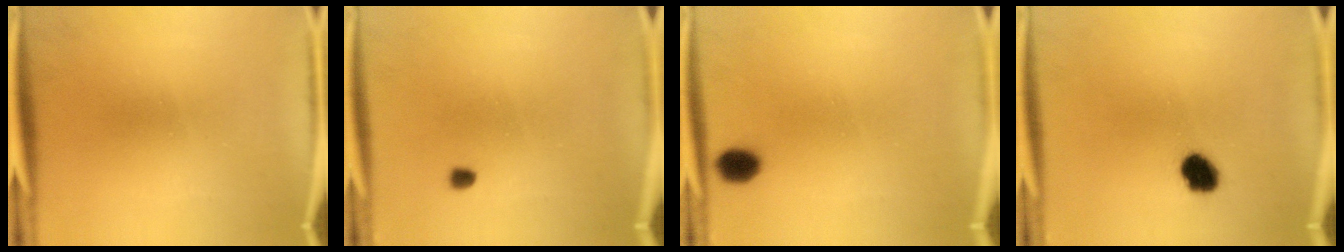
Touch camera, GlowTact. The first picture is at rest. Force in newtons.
{"total": 1.0}
{"total": 2.3}
{"total": 6.2}